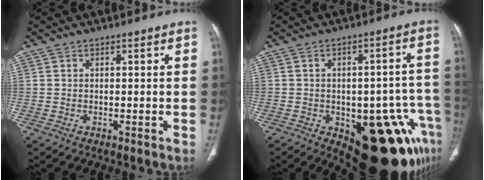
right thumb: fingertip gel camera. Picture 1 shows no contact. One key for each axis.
{"total": 19.3, "fx": -8.3, "fy": 8.4, "fz": 15.2, "tx": -0.115, "ty": 0.040, "tz": -0.091}